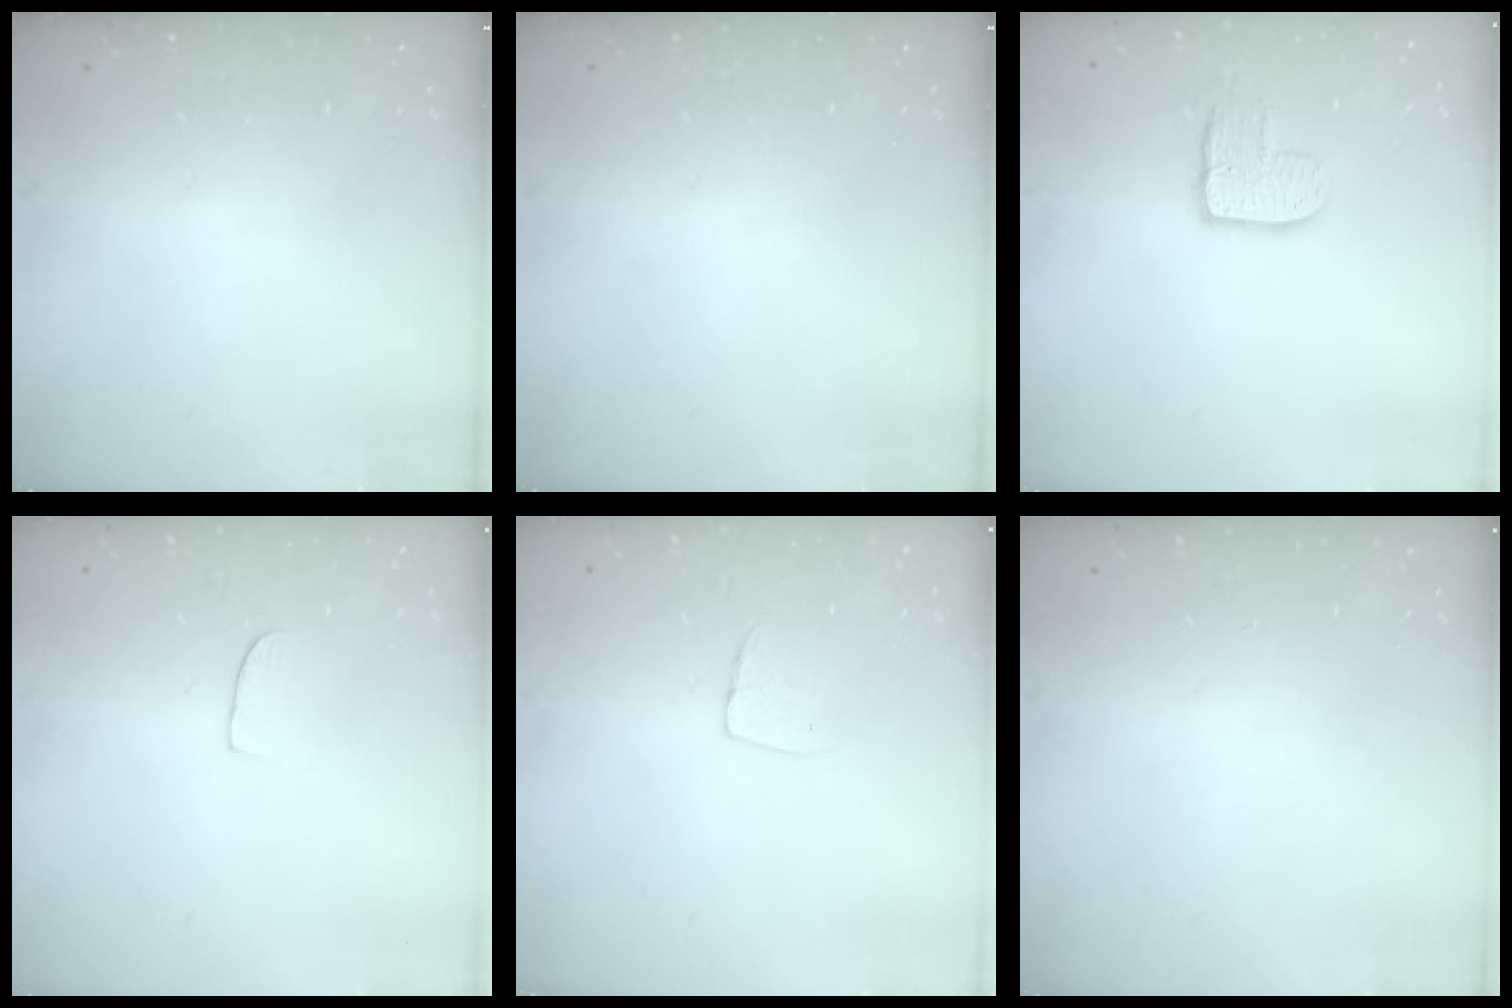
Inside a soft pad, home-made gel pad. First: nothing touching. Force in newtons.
{"total": 0.0}
{"total": 8.5, "press": 8.4, "slide": 0.5}
{"total": 5.2, "press": 5.2, "slide": 0.3}
{"total": 5.0, "press": 5.0, "slide": 0.3}
{"total": 0.0}